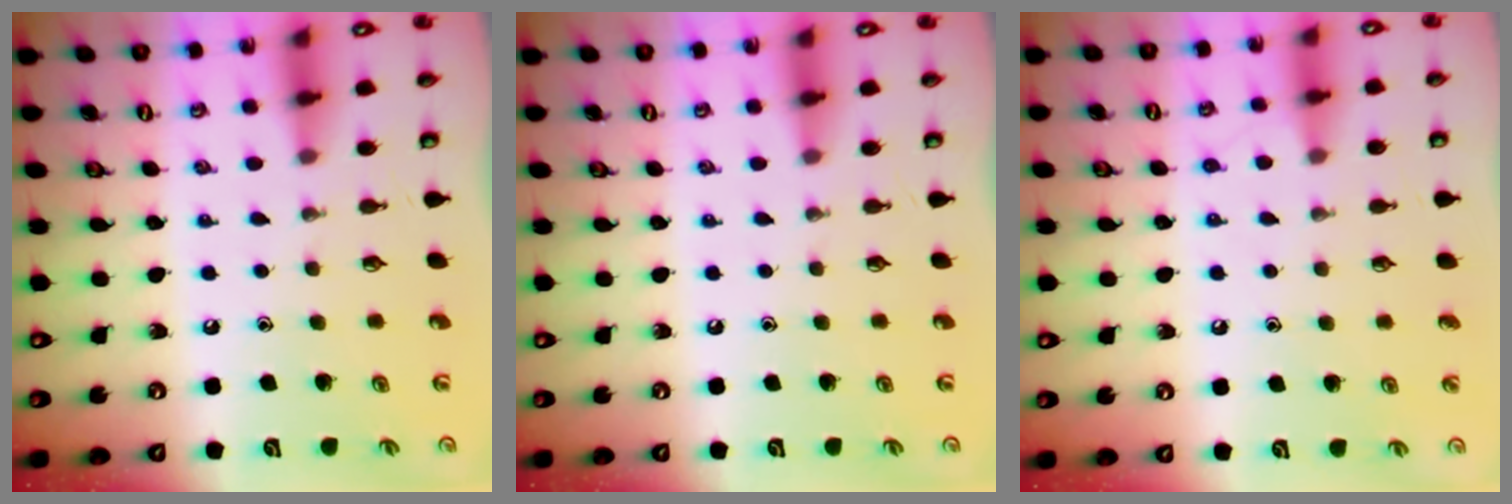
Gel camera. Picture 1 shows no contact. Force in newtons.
{"total": 0.0}
{"total": 6.1, "press": 6.1, "slide": 0.7}